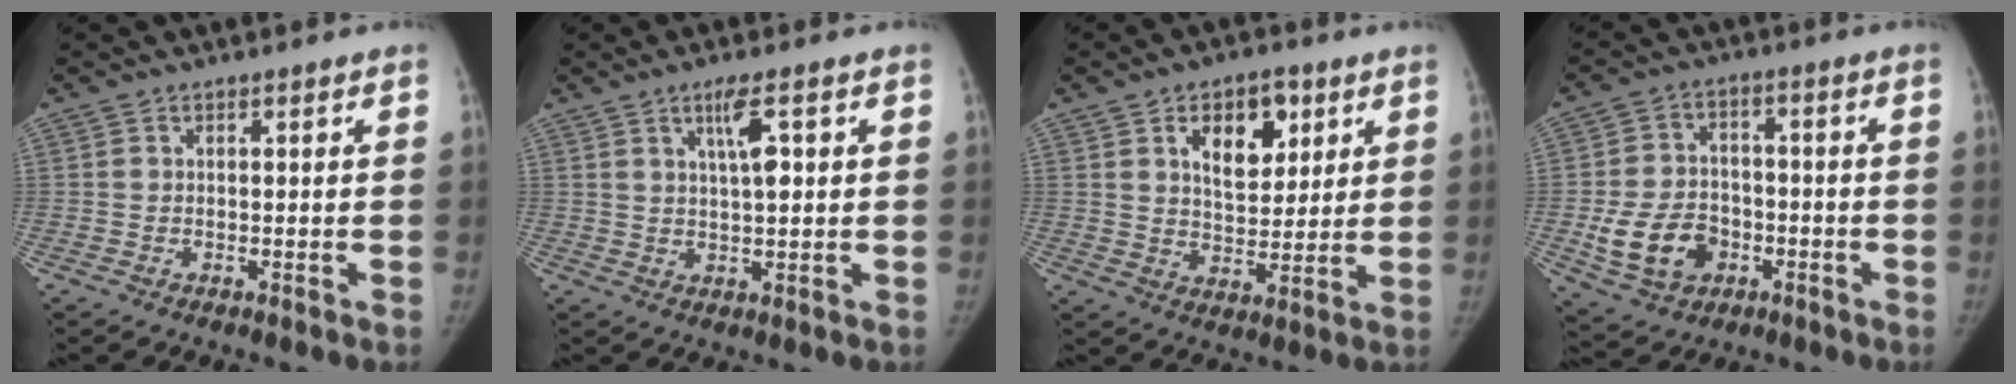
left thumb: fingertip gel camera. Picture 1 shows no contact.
{"total": 5.2, "force": [1.8, 1.3, 4.6], "torque": [-0.080, -0.004, 0.034]}
{"total": 10.8, "force": [4.6, 6.4, 7.4], "torque": [-0.074, -0.022, 0.074]}
{"total": 11.3, "force": [-3.4, 8.6, 6.4], "torque": [-0.098, 0.019, -0.052]}